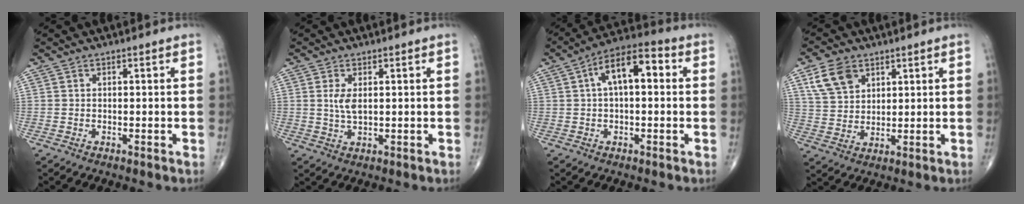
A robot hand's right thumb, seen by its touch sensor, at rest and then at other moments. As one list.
[{"total": 3.6, "force": [0.7, 1.7, 3.1], "torque": [-0.064, -0.006, 0.020]}, {"total": 10.8, "force": [2.1, 5.1, 9.3], "torque": [-0.147, 0.035, 0.023]}, {"total": 8.2, "force": [4.2, 5.5, 4.3], "torque": [-0.067, -0.013, 0.086]}]